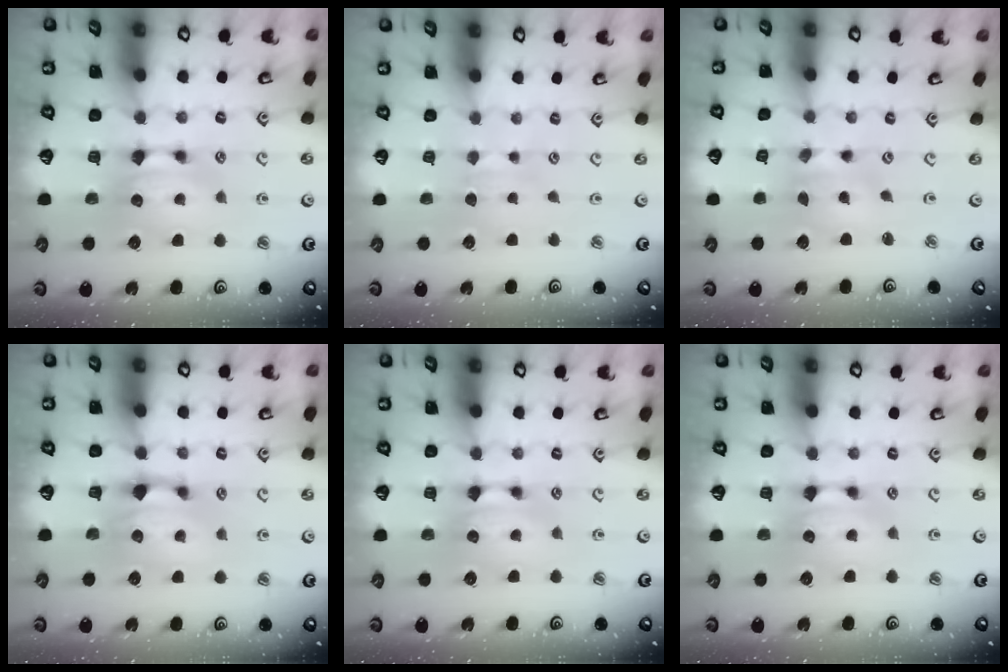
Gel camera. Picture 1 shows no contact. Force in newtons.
{"total": 2.4, "press": 2.4, "slide": 0.4}
{"total": 1.2, "press": 0.0, "slide": 1.2}
{"total": 1.0, "press": 0.3, "slide": 1.0}
{"total": 0.0}
{"total": 0.0}